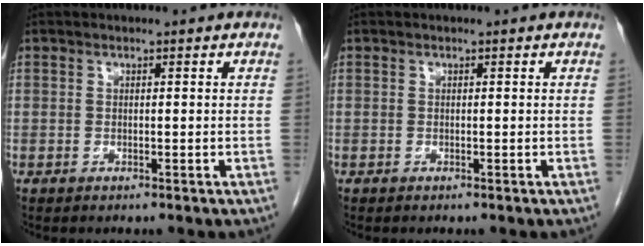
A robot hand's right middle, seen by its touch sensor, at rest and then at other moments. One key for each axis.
{"total": 0.0}